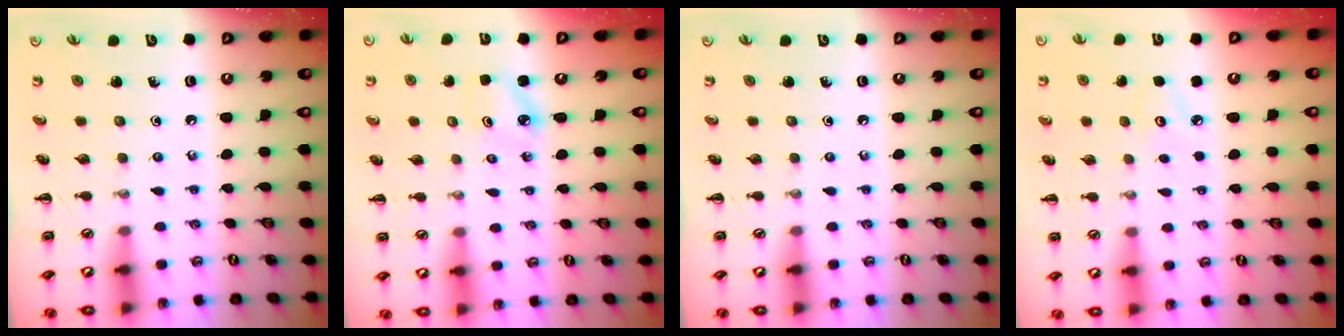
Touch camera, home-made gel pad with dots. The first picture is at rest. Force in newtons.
{"total": 2.5, "press": 2.5, "slide": 0.5}
{"total": 0.0}
{"total": 2.4, "press": 2.3, "slide": 0.6}